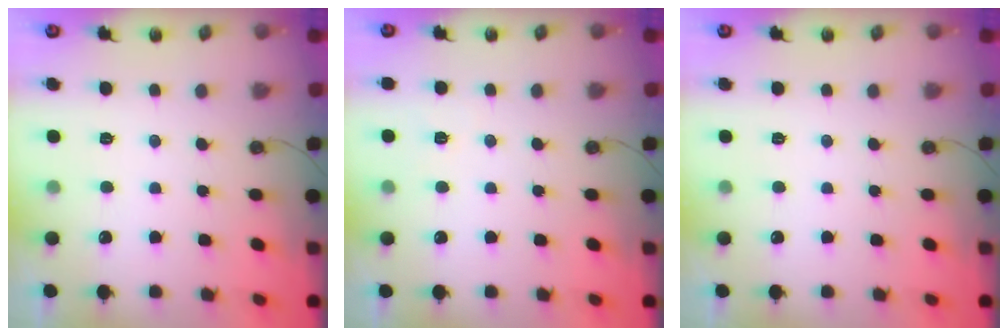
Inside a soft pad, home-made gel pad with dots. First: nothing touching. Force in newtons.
{"total": 2.6, "press": 2.6, "slide": 0.4}
{"total": 0.0}